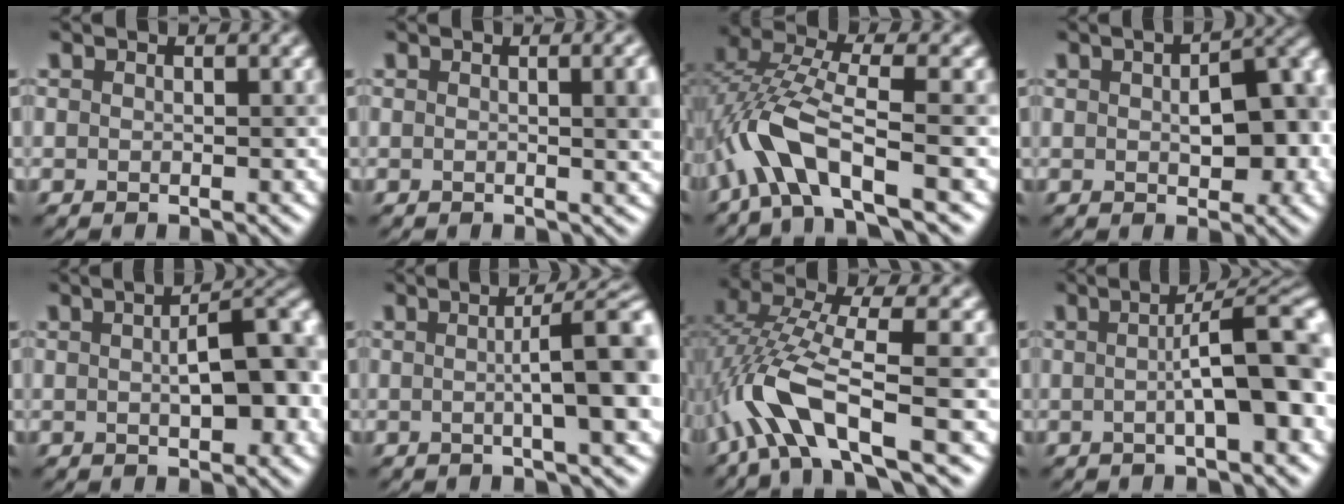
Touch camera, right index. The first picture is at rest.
{"total": 4.9, "force": [0.4, 2.0, 4.4], "torque": [-0.014, 0.015, 0.004]}
{"total": 6.0, "force": [-2.4, 1.8, 5.2], "torque": [-0.111, 0.011, -0.054]}
{"total": 7.4, "force": [0.1, 4.0, 6.2], "torque": [-0.060, 0.005, 0.013]}
{"total": 6.9, "force": [0.2, 2.7, 6.3], "torque": [-0.072, 0.006, 0.011]}
{"total": 7.9, "force": [0.4, 1.7, 7.7], "torque": [-0.076, 0.012, 0.006]}
{"total": 7.6, "force": [-2.6, 1.9, 6.9], "torque": [-0.146, 0.008, -0.055]}
{"total": 7.8, "force": [0.0, 1.8, 7.6], "torque": [-0.082, 0.015, 0.000]}